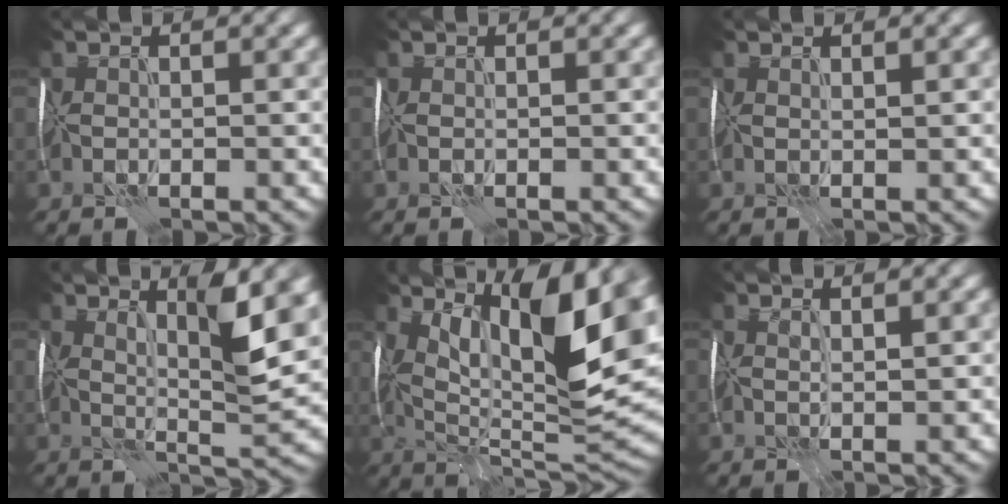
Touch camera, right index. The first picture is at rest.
{"total": 0.0}
{"total": 0.9, "force": [0.7, 0.2, 0.5], "torque": [-0.007, -0.001, 0.016]}
{"total": 6.2, "force": [2.9, 0.8, 5.4], "torque": [-0.079, -0.003, 0.051]}
{"total": 13.0, "force": [5.0, 3.8, 11.4], "torque": [-0.179, -0.003, 0.090]}
{"total": 1.4, "force": [0.8, 0.4, 1.1], "torque": [-0.017, -0.001, 0.018]}